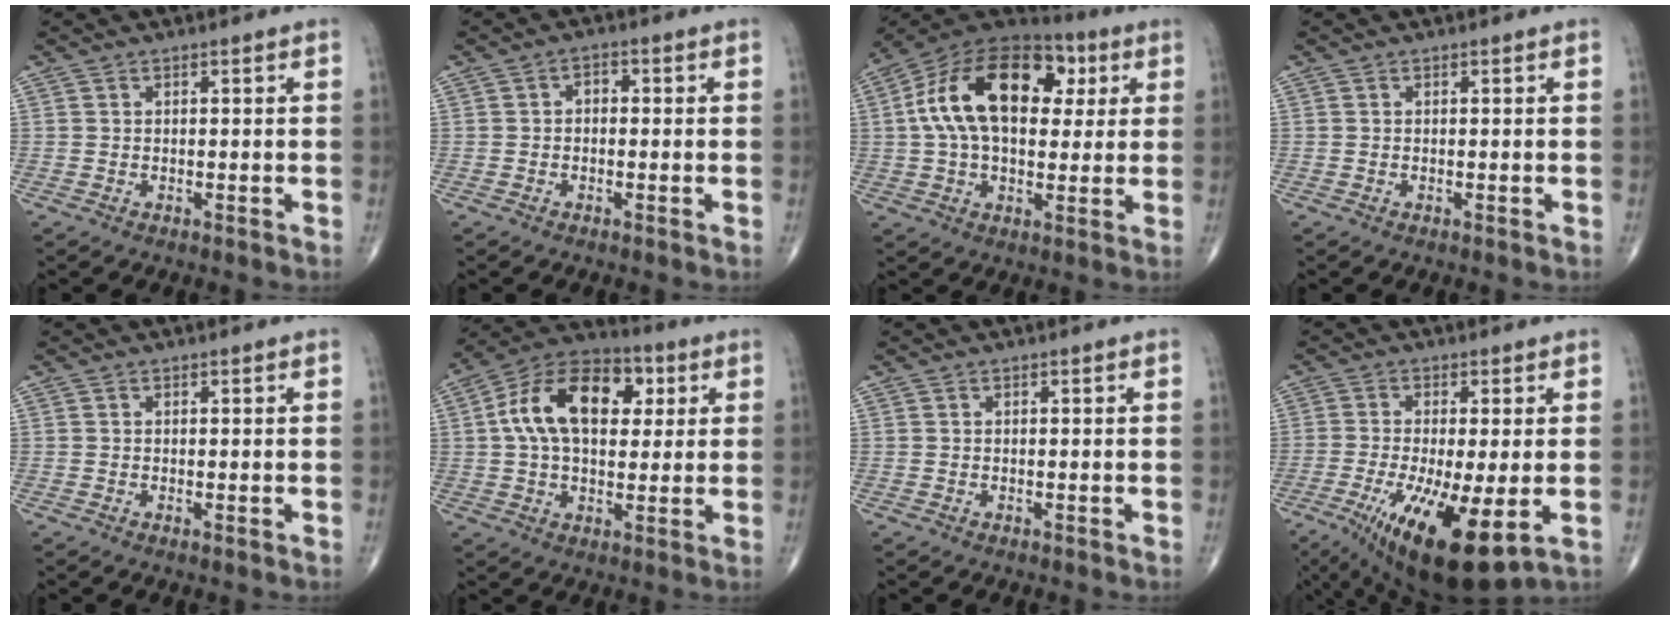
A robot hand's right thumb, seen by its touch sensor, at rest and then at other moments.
{"total": 2.0, "force": [-0.2, 1.5, 1.4], "torque": [-0.007, 0.011, -0.012]}
{"total": 21.7, "force": [4.6, 13.1, 16.7], "torque": [-0.269, 0.023, 0.065]}
{"total": 0.0}
{"total": 0.0}
{"total": 17.4, "force": [3.9, 10.7, 13.2], "torque": [-0.200, 0.017, 0.055]}
{"total": 0.0}
{"total": 16.3, "force": [-5.4, 4.6, 14.7], "torque": [-0.262, -0.029, -0.078]}